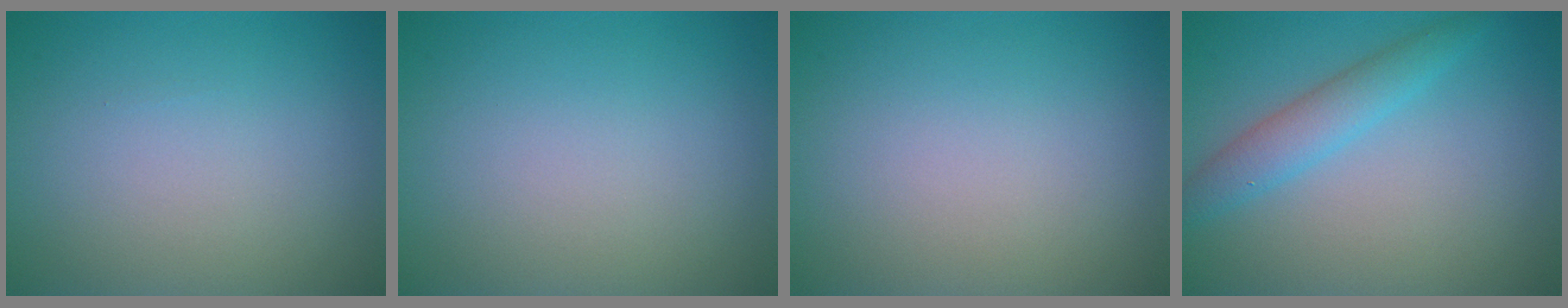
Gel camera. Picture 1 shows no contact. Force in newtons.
{"total": 0.0}
{"total": 0.0}
{"total": 2.9, "press": 2.9, "slide": 0.0}